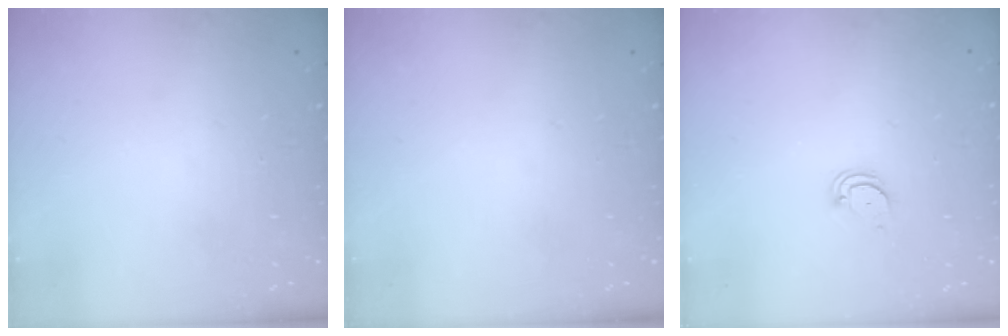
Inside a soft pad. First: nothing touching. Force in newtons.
{"total": 0.0}
{"total": 2.1, "press": 2.1, "slide": 0.2}